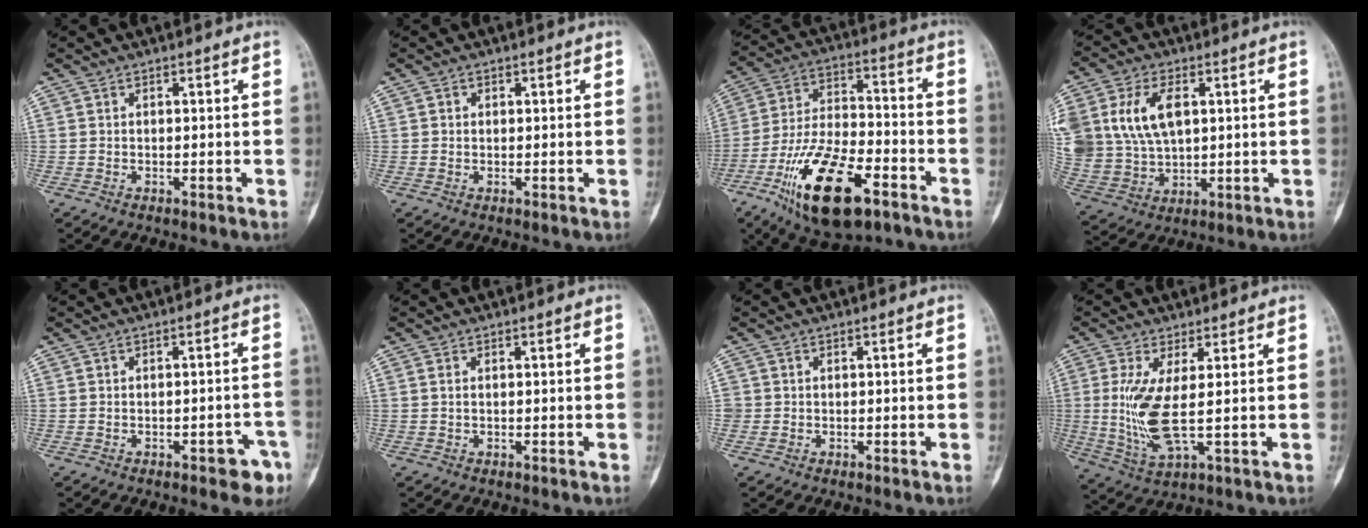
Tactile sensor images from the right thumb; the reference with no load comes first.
{"total": 1.0, "force": [0.3, 0.9, 0.3], "torque": [-0.001, 0.001, 0.003]}
{"total": 20.0, "force": [-10.1, 8.5, 15.0], "torque": [-0.272, 0.050, -0.171]}
{"total": 16.2, "force": [4.3, 10.5, 11.6], "torque": [-0.243, -0.003, 0.093]}
{"total": 4.8, "force": [-2.6, 2.2, 3.4], "torque": [-0.022, 0.020, -0.026]}
{"total": 0.7, "force": [0.2, 0.4, 0.6], "torque": [-0.013, 0.004, 0.005]}
{"total": 0.9, "force": [0.0, 0.9, 0.0], "torque": [0.007, 0.005, -0.001]}
{"total": 9.4, "force": [0.7, 2.2, 9.1], "torque": [-0.217, -0.020, 0.020]}